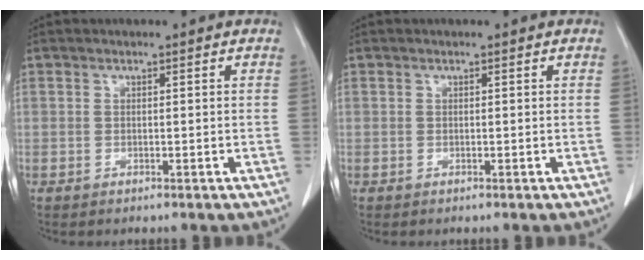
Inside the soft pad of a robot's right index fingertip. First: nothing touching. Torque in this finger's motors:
{"motor_torque": [0.00, 0.00, 0.00, 0.00]}